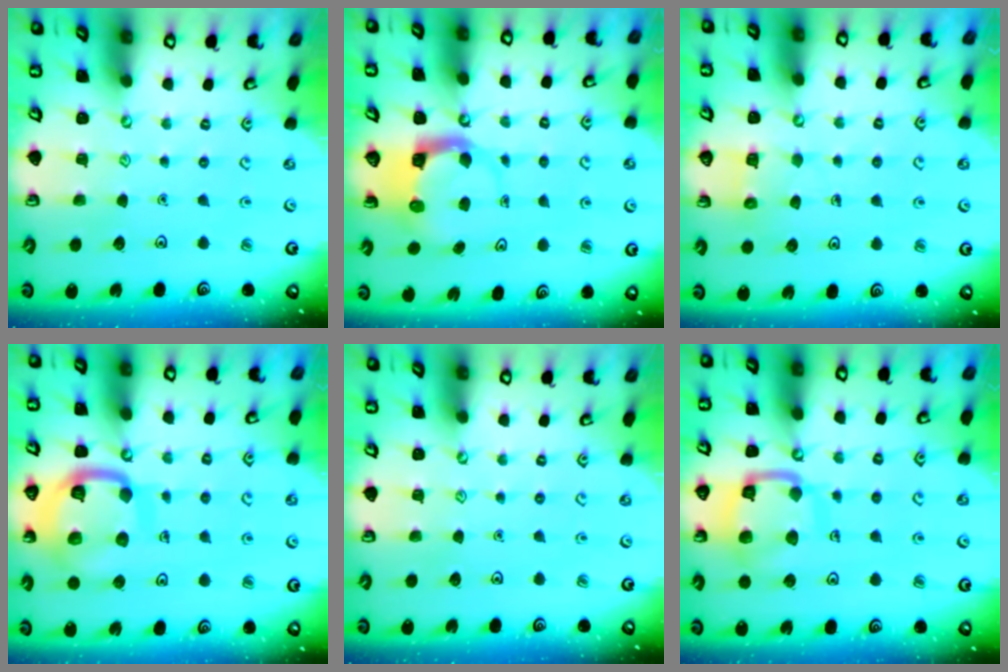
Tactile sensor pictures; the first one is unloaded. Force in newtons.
{"total": 3.9, "press": 3.9, "slide": 0.3}
{"total": 4.6, "press": 4.6, "slide": 0.3}
{"total": 15.0, "press": 14.9, "slide": 1.6}
{"total": 0.0}
{"total": 13.8, "press": 13.7, "slide": 1.3}